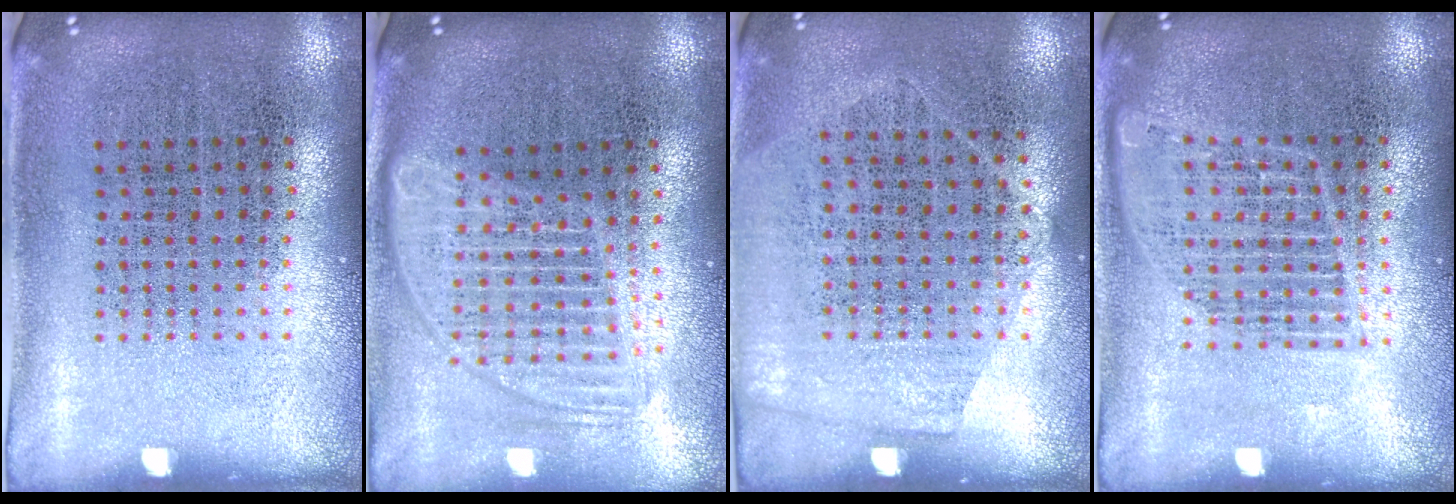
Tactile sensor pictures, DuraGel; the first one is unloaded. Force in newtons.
{"total": 1.8, "press": 1.5, "slide": 0.9}
{"total": 1.4, "press": 1.2, "slide": 0.7}
{"total": 1.3, "press": 1.2, "slide": 0.5}